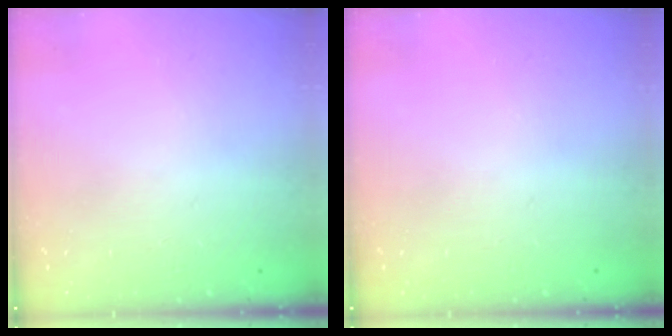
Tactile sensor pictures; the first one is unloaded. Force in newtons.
{"total": 0.0}